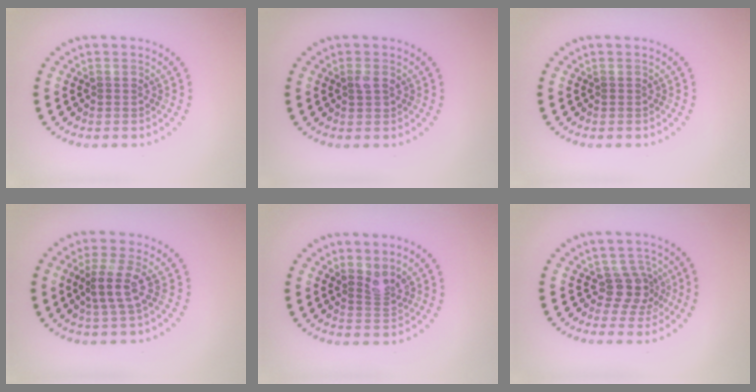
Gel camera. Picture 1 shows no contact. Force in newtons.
{"total": 1.2, "press": 1.2, "slide": 0.1}
{"total": 0.0}
{"total": 2.6, "press": 2.0, "slide": 1.6}
{"total": 2.1, "press": 1.5, "slide": 1.5}
{"total": 2.7, "press": 2.1, "slide": 1.7}